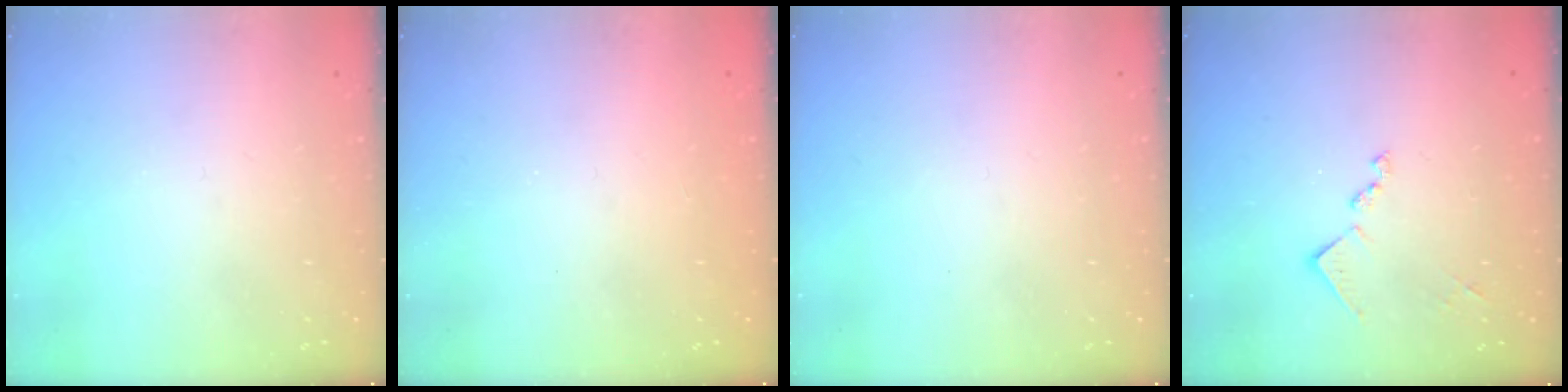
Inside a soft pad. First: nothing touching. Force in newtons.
{"total": 0.9, "press": 0.9, "slide": 0.4}
{"total": 0.0}
{"total": 9.7, "press": 9.7, "slide": 0.6}